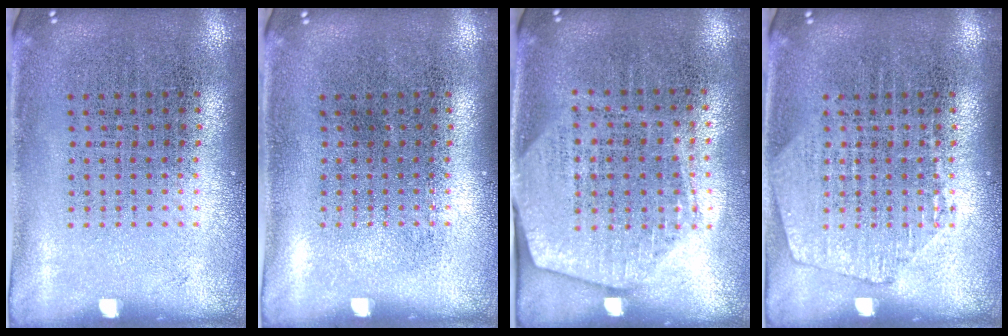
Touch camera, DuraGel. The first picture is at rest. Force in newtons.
{"total": 0.0}
{"total": 1.9, "press": 1.7, "slide": 0.9}
{"total": 1.5, "press": 1.5, "slide": 0.3}